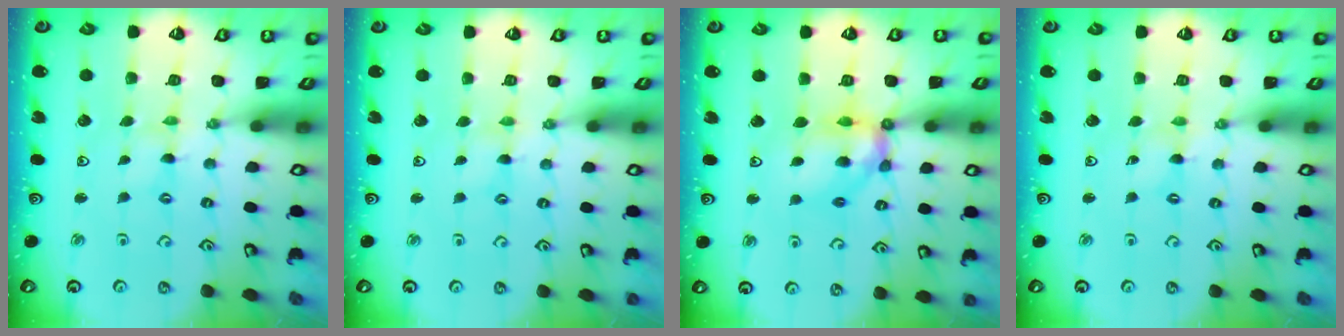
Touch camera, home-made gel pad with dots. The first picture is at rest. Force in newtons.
{"total": 1.1, "press": 1.1, "slide": 0.2}
{"total": 12.5, "press": 12.5, "slide": 1.2}
{"total": 0.0}